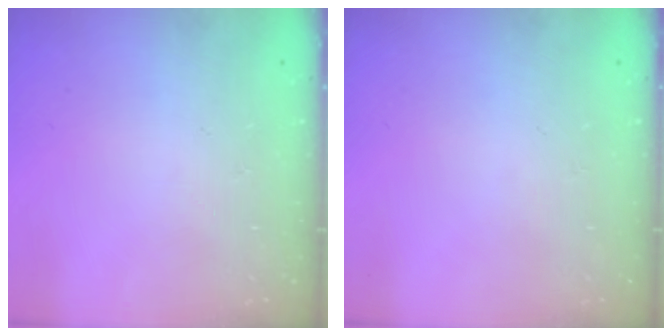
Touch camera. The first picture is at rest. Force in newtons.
{"total": 0.0}